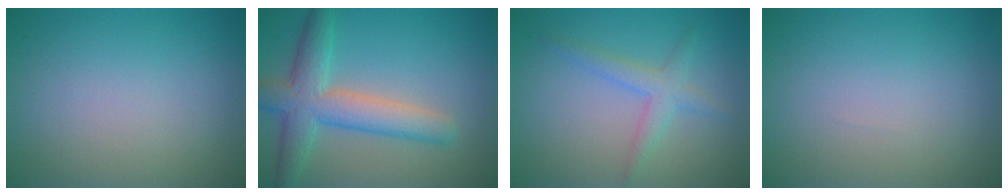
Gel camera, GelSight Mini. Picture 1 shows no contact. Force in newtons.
{"total": 6.1, "press": 6.1, "slide": 0.3}
{"total": 2.4, "press": 2.4, "slide": 0.1}
{"total": 0.0}